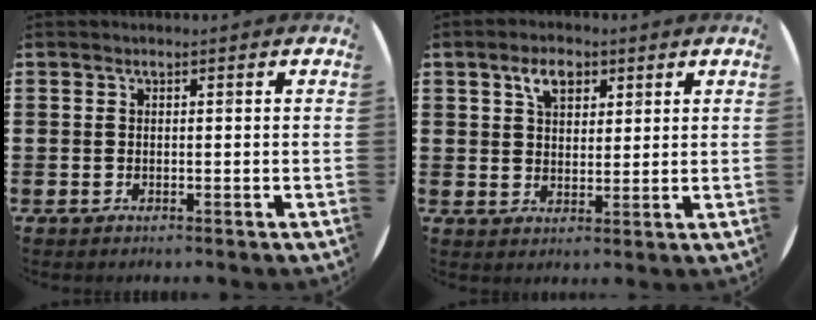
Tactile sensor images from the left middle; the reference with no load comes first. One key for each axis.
{"total": 4.0, "fx": 2.4, "fy": 2.5, "fz": 2.1, "tx": -0.033, "ty": 0.005, "tz": 0.039}